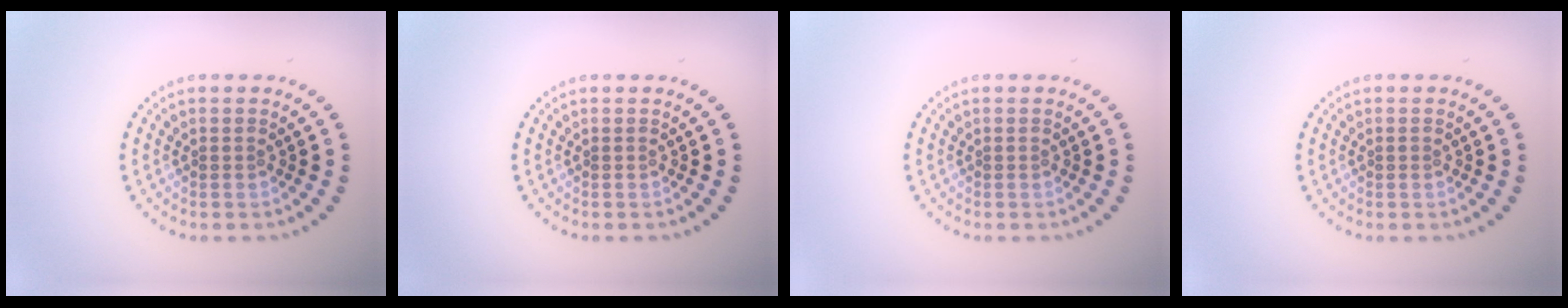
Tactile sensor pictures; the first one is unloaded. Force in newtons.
{"total": 0.0}
{"total": 0.0}
{"total": 0.0}